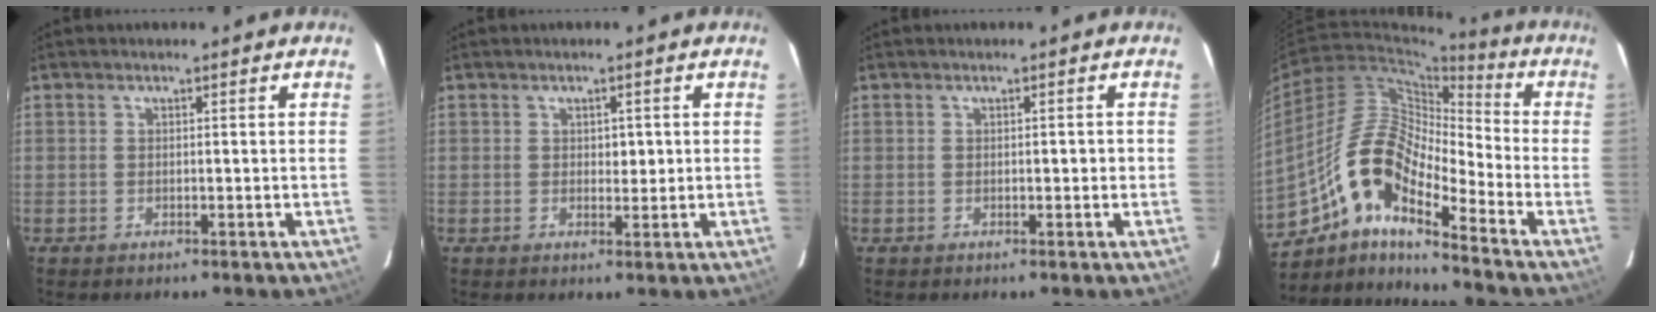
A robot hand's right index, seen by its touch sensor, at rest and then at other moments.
{"total": 2.0, "force": [0.3, 1.3, 1.5], "torque": [-0.017, 0.000, 0.006]}
{"total": 1.2, "force": [-0.1, 0.6, 1.0], "torque": [-0.012, 0.002, -0.001]}
{"total": 13.2, "force": [-8.5, 3.0, 9.7], "torque": [-0.187, 0.029, -0.152]}